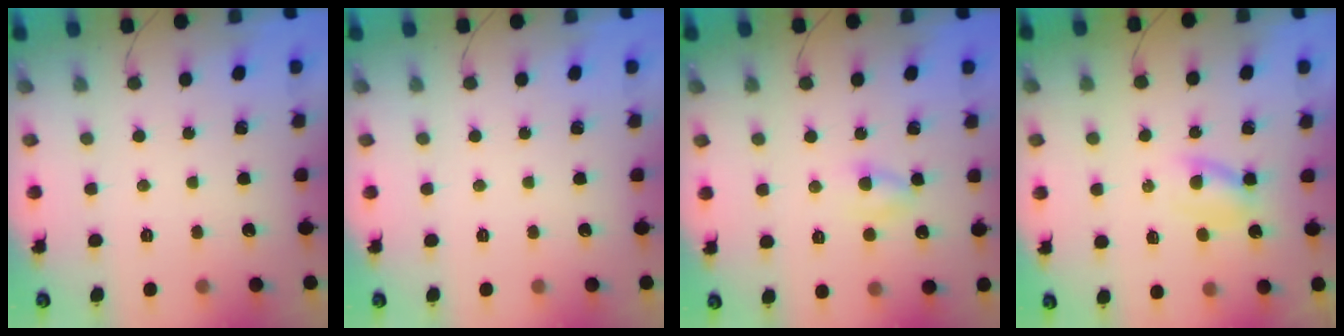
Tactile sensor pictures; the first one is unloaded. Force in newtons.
{"total": 0.0}
{"total": 2.9, "press": 2.6, "slide": 1.2}
{"total": 2.6, "press": 2.3, "slide": 1.2}